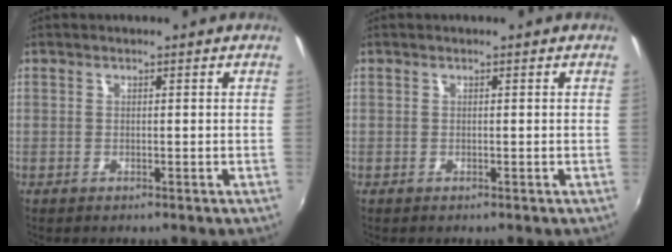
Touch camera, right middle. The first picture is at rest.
{"total": 0.0}